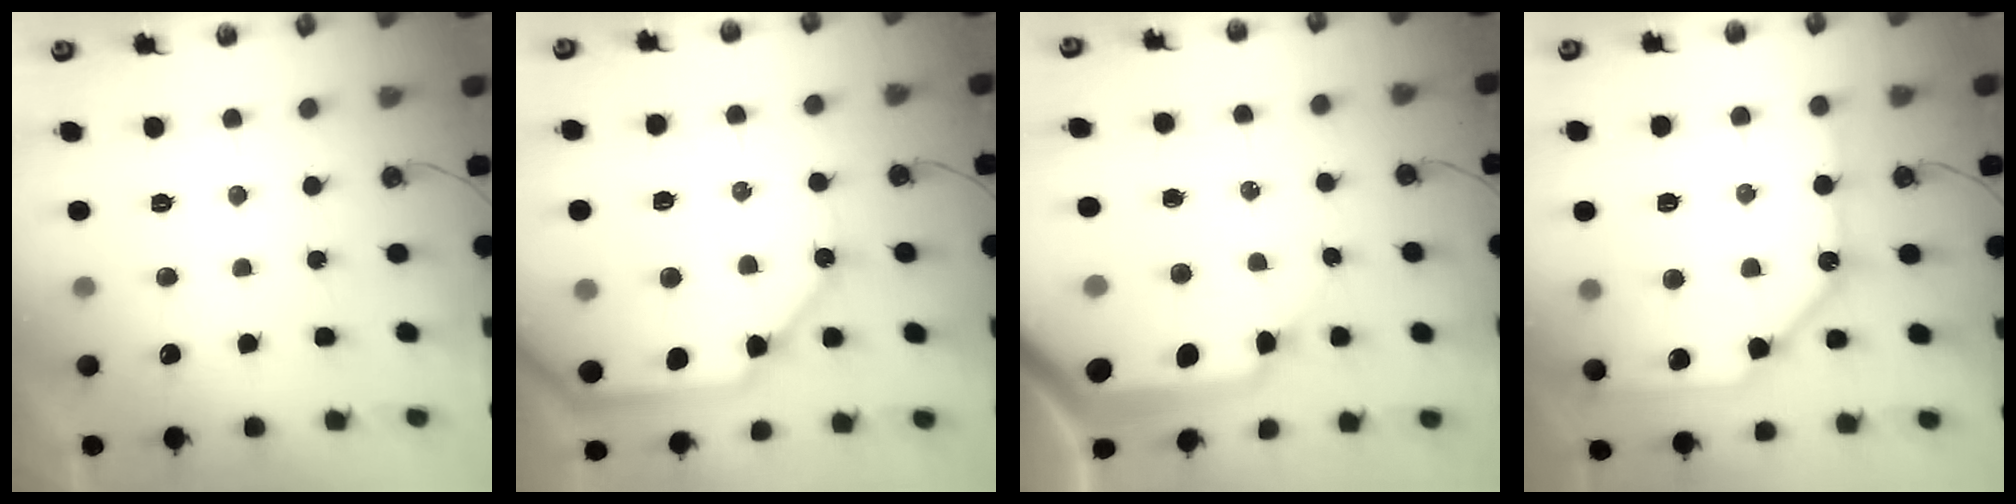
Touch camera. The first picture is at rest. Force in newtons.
{"total": 21.1, "press": 21.0, "slide": 2.5}
{"total": 20.8, "press": 20.5, "slide": 3.5}
{"total": 18.0, "press": 17.9, "slide": 1.5}